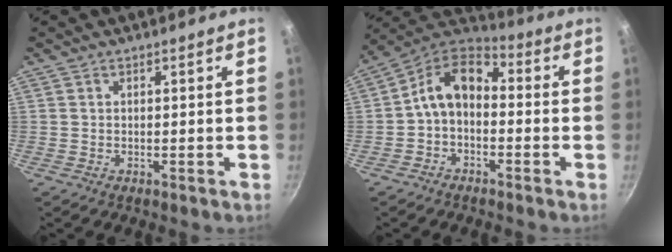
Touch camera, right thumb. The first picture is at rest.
{"total": 10.5, "force": [-0.9, 7.1, 7.7], "torque": [-0.121, 0.047, -0.037]}